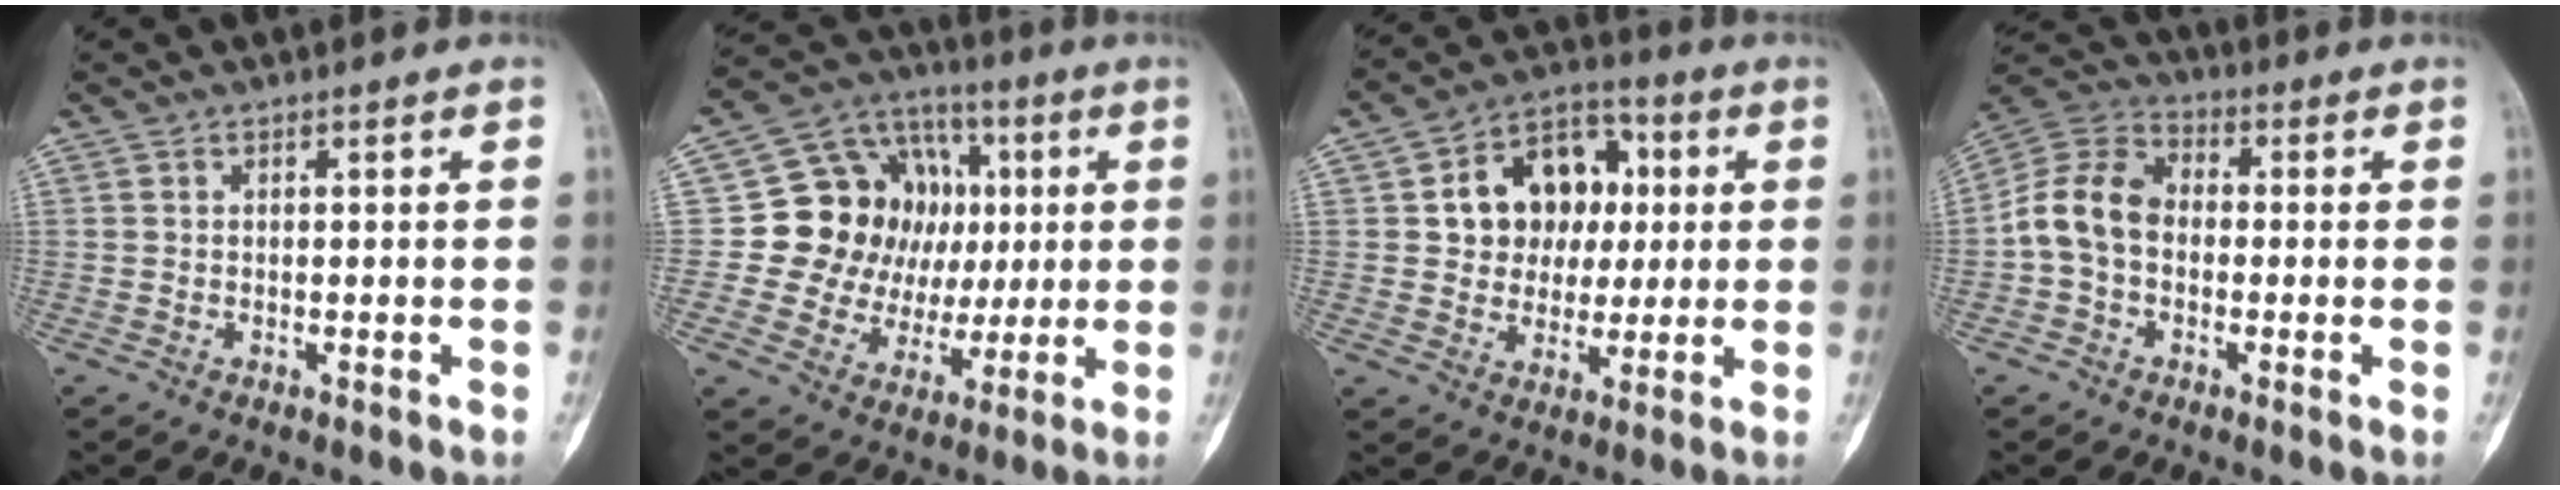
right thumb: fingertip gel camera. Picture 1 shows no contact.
{"total": 18.3, "force": [1.8, 15.5, 9.5], "torque": [-0.099, 0.027, 0.047]}
{"total": 14.1, "force": [2.4, 11.2, 8.2], "torque": [-0.076, 0.014, 0.038]}
{"total": 10.4, "force": [-1.1, 7.7, 6.9], "torque": [-0.123, 0.033, -0.035]}